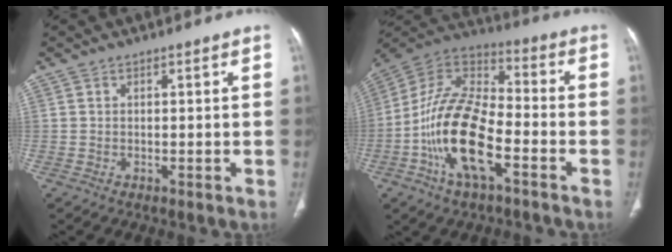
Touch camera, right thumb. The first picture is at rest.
{"total": 18.6, "force": [-6.6, 8.6, 15.1], "torque": [-0.277, 0.046, -0.124]}